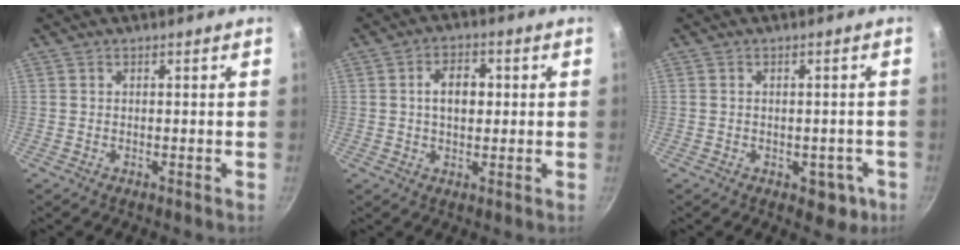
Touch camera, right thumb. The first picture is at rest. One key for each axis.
{"total": 6.3, "fx": 0.7, "fy": 4.1, "fz": 4.8, "tx": -0.062, "ty": 0.010, "tz": 0.007}
{"total": 5.0, "fx": -1.8, "fy": 3.3, "fz": 3.3, "tx": -0.015, "ty": 0.016, "tz": -0.009}